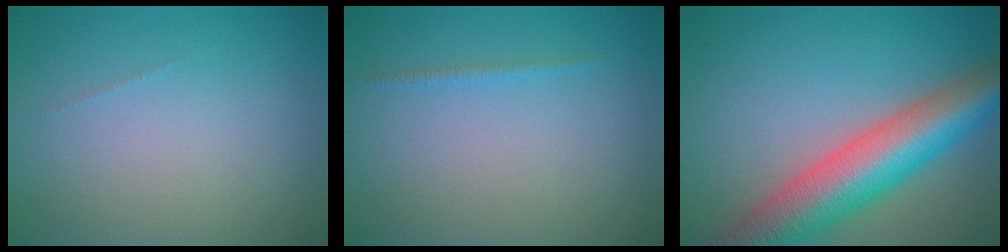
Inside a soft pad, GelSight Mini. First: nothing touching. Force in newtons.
{"total": 0.6, "press": 0.6, "slide": 0.1}
{"total": 10.5, "press": 10.4, "slide": 0.6}